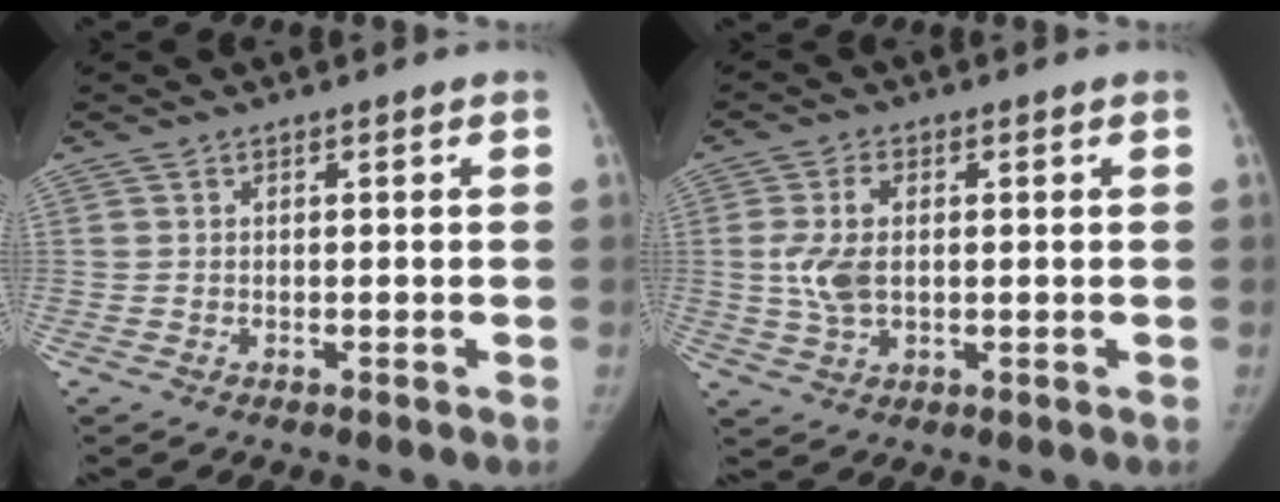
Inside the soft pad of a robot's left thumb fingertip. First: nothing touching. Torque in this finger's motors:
{"motor_torque": [0.79, 0.77, 0.84, -0.38, 0.22]}